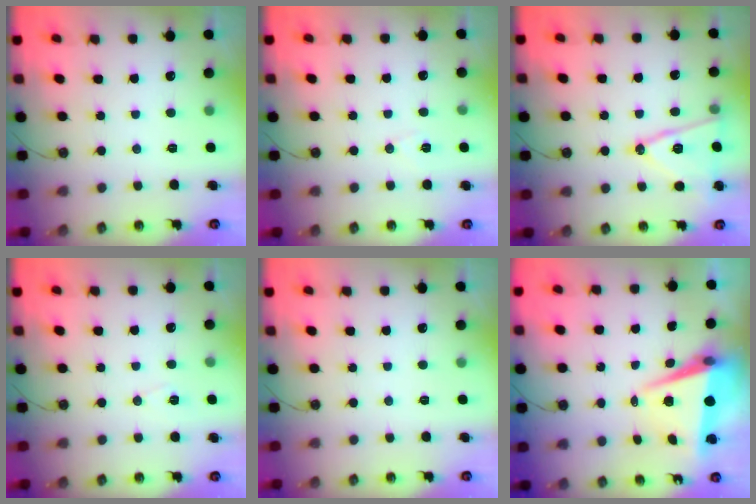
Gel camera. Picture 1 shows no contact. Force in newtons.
{"total": 5.0, "press": 3.3, "slide": 3.7}
{"total": 13.5, "press": 13.0, "slide": 3.6}
{"total": 6.3, "press": 4.2, "slide": 4.6}
{"total": 0.0}
{"total": 7.4, "press": 6.5, "slide": 3.5}